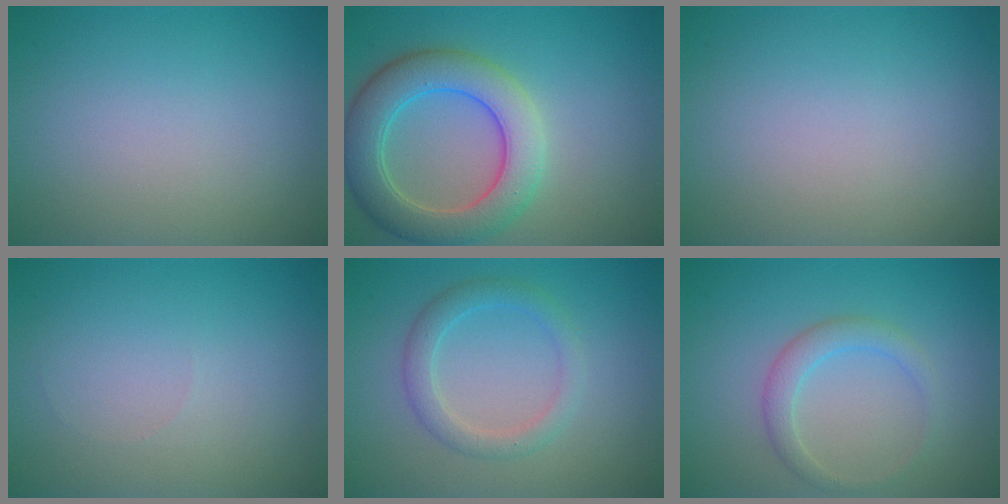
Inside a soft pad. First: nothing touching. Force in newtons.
{"total": 6.7, "press": 6.7, "slide": 0.2}
{"total": 0.0}
{"total": 0.0}
{"total": 2.5, "press": 2.5, "slide": 0.1}
{"total": 2.2, "press": 2.2, "slide": 0.1}